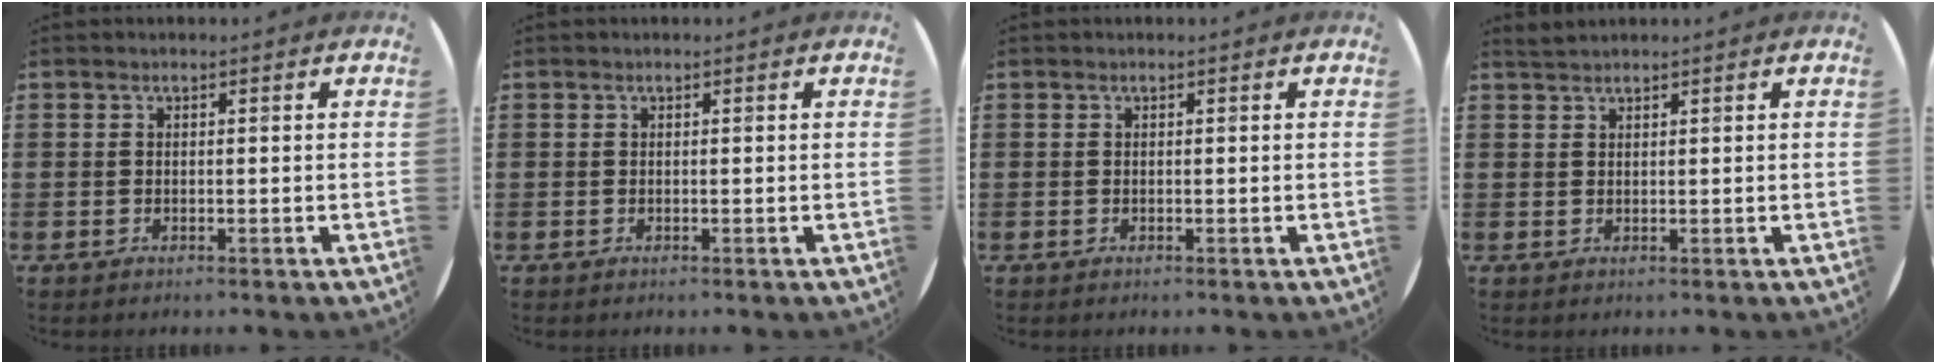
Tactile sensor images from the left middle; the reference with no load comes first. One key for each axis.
{"total": 0.0}
{"total": 0.0}
{"total": 1.1, "fx": 1.1, "fy": -0.1, "fz": 0.0, "tx": -0.003, "ty": -0.001, "tz": 0.022}